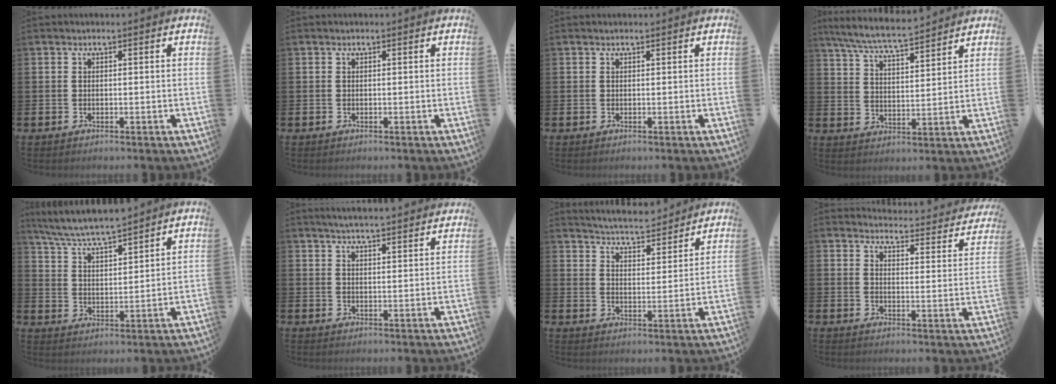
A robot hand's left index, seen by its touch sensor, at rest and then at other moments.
{"total": 0.0}
{"total": 0.0}
{"total": 7.2, "force": [6.9, 0.4, 2.3], "torque": [-0.068, -0.036, 0.122]}
{"total": 6.5, "force": [6.3, 0.2, 1.5], "torque": [-0.055, -0.038, 0.112]}
{"total": 4.4, "force": [4.3, -0.3, 0.7], "torque": [-0.022, -0.023, 0.076]}
{"total": 5.6, "force": [5.6, 0.6, 0.5], "torque": [-0.025, -0.038, 0.097]}
{"total": 3.6, "force": [3.5, 0.4, 0.5], "torque": [-0.015, -0.036, 0.055]}